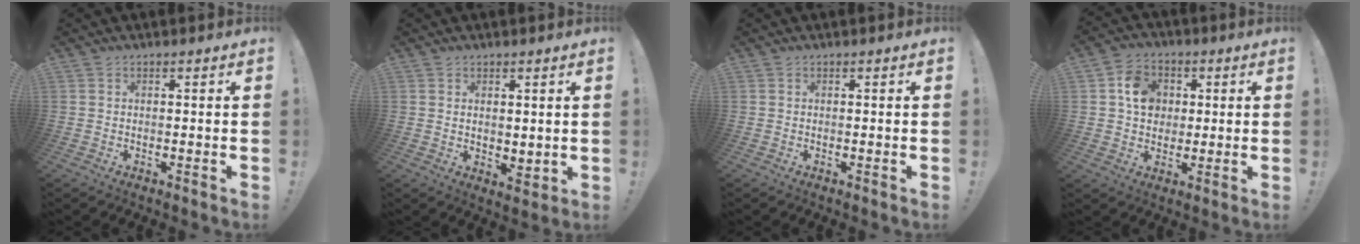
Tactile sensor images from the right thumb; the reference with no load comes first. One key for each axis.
{"total": 3.4, "fx": 2.1, "fy": 2.4, "fz": 1.3, "tx": -0.005, "ty": -0.015, "tz": 0.036}
{"total": 0.0}
{"total": 10.0, "fx": 1.8, "fy": 8.6, "fz": 4.9, "tx": -0.063, "ty": 0.008, "tz": 0.039}